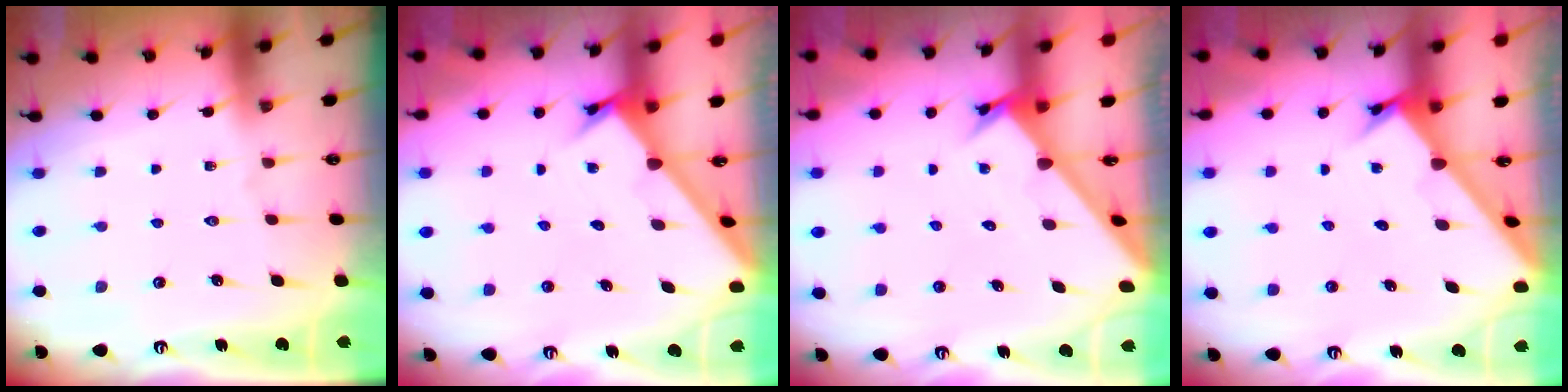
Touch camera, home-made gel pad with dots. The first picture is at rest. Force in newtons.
{"total": 2.0, "press": 2.0, "slide": 0.2}
{"total": 2.8, "press": 2.8, "slide": 0.3}
{"total": 1.8, "press": 1.8, "slide": 0.2}